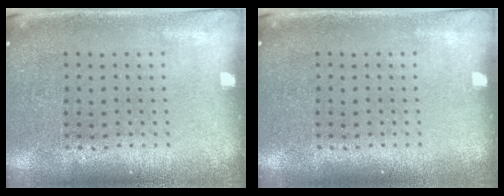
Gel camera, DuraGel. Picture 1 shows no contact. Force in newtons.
{"total": 0.0}